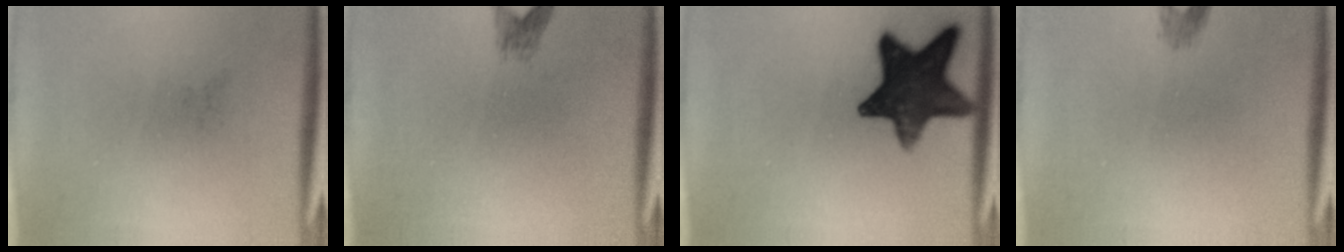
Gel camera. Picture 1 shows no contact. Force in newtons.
{"total": 1.5}
{"total": 14.0}
{"total": 1.2}